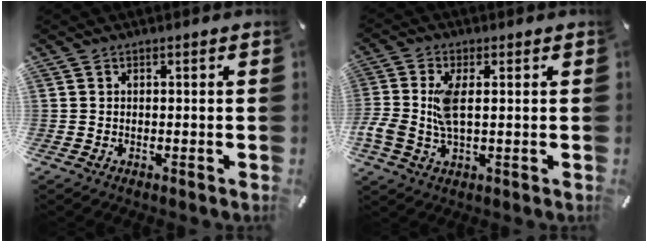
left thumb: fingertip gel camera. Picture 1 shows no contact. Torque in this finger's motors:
{"motor_torque": [-0.03, 1.72, 2.08, 0.67, 0.41]}